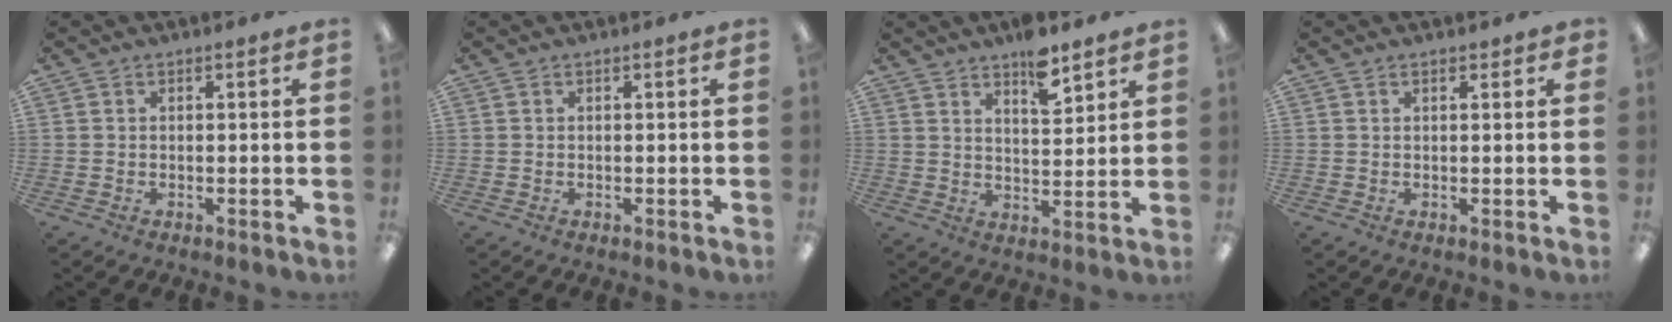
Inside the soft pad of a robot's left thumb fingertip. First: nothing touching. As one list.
[{"total": 0.0}, {"total": 8.1, "force": [6.2, 2.8, 4.4], "torque": [-0.053, -0.042, 0.104]}, {"total": 1.2, "force": [0.7, 0.6, 0.6], "torque": [-0.006, -0.002, 0.012]}]